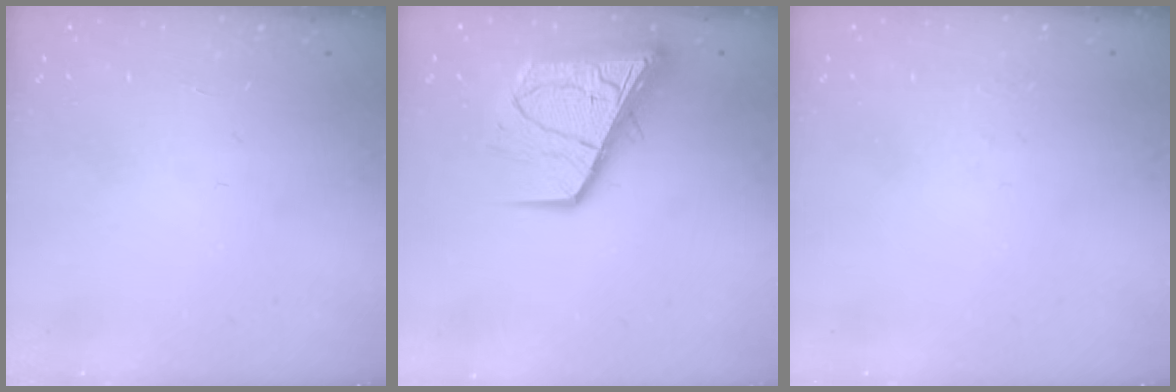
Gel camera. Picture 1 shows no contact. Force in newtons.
{"total": 14.4, "press": 14.3, "slide": 1.6}
{"total": 2.7, "press": 2.7, "slide": 0.4}